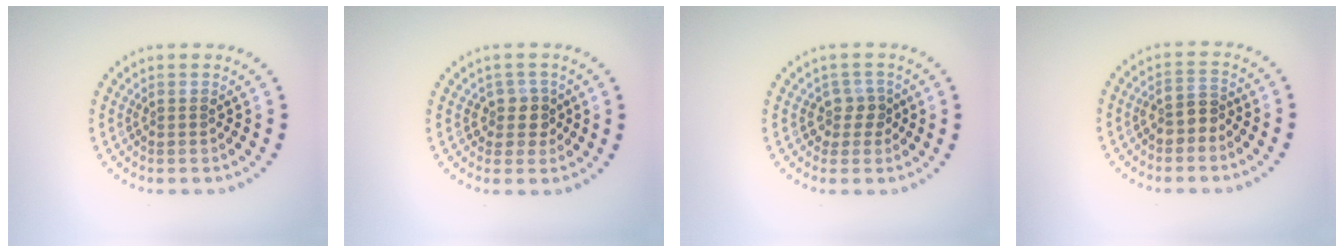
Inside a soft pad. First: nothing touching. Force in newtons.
{"total": 2.0, "press": 1.6, "slide": 1.3}
{"total": 1.9, "press": 1.5, "slide": 1.2}
{"total": 2.0, "press": 1.9, "slide": 0.7}